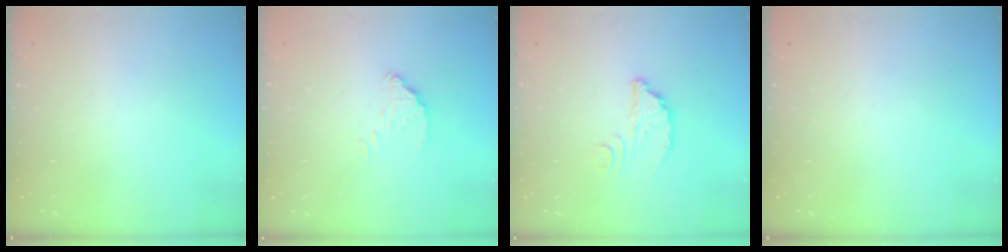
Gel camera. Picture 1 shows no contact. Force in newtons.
{"total": 3.4, "press": 3.4, "slide": 0.1}
{"total": 3.1, "press": 3.1, "slide": 0.2}
{"total": 0.0}